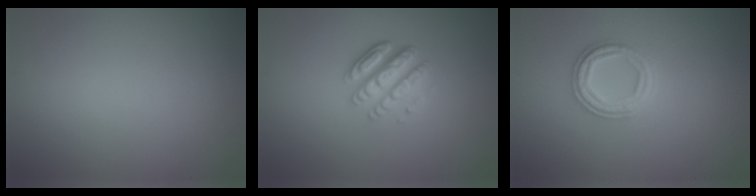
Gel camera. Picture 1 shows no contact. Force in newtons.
{"total": 4.5, "press": 3.4, "slide": 3.1}
{"total": 2.8, "press": 2.7, "slide": 0.8}